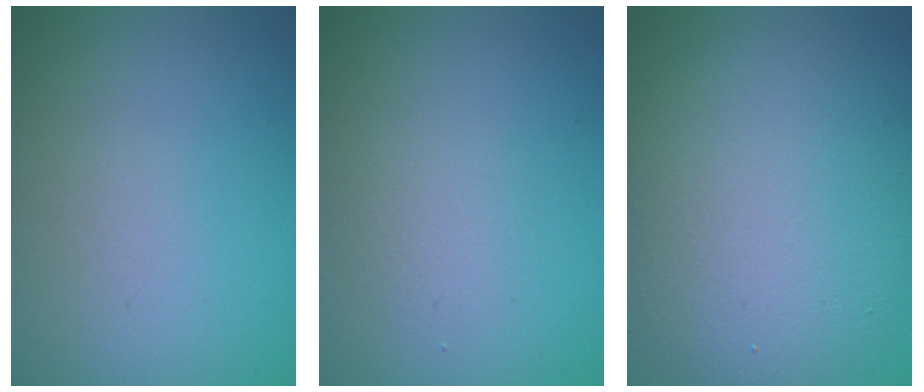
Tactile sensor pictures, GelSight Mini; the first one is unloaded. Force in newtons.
{"total": 1.4, "press": 1.4, "slide": 0.1}
{"total": 10.2, "press": 10.1, "slide": 0.8}